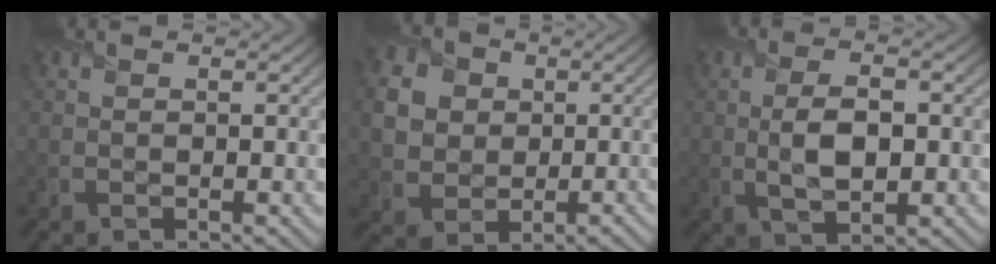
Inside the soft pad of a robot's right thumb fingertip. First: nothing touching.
{"total": 6.8, "force": [0.8, 5.9, 3.3], "torque": [-0.093, 0.002, 0.010]}
{"total": 5.7, "force": [-0.2, 2.6, 5.1], "torque": [-0.107, 0.000, -0.003]}